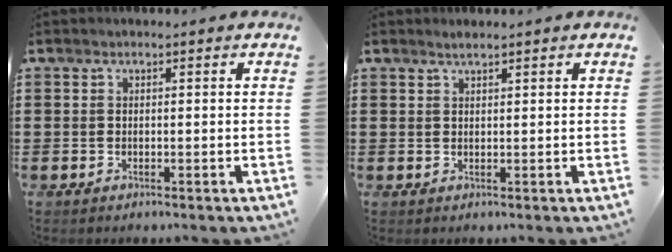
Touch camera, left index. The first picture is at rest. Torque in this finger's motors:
{"motor_torque": [0.07, -0.03, 0.02, 0.02]}